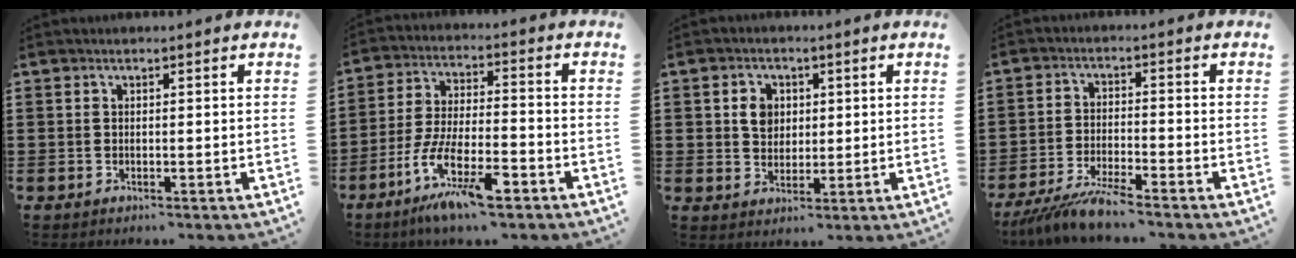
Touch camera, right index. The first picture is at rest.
{"total": 11.0, "force": [-6.6, 2.7, 8.3], "torque": [-0.175, 0.000, -0.127]}
{"total": 4.1, "force": [0.9, 3.4, 2.1], "torque": [-0.046, 0.010, 0.012]}
{"total": 5.6, "force": [-5.0, -0.4, 2.5], "torque": [-0.060, -0.017, -0.098]}